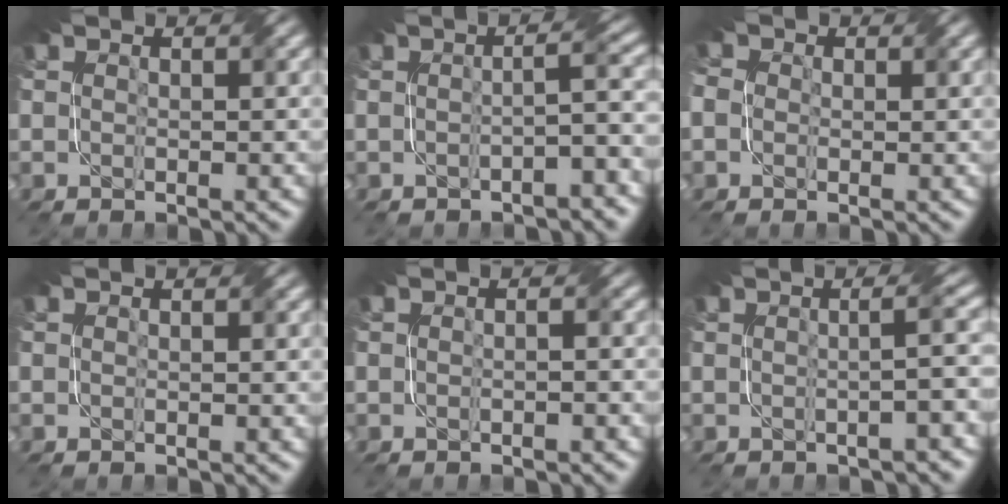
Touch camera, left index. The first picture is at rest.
{"total": 3.4, "force": [-1.6, 0.4, 2.9], "torque": [-0.034, 0.013, -0.032]}
{"total": 2.2, "force": [0.3, 2.1, 0.9], "torque": [-0.017, 0.017, -0.012]}
{"total": 0.0}
{"total": 0.9, "force": [-0.5, 0.0, 0.7], "torque": [-0.007, 0.003, -0.012]}
{"total": 3.1, "force": [-0.6, 0.7, 3.0], "torque": [-0.016, 0.015, -0.015]}